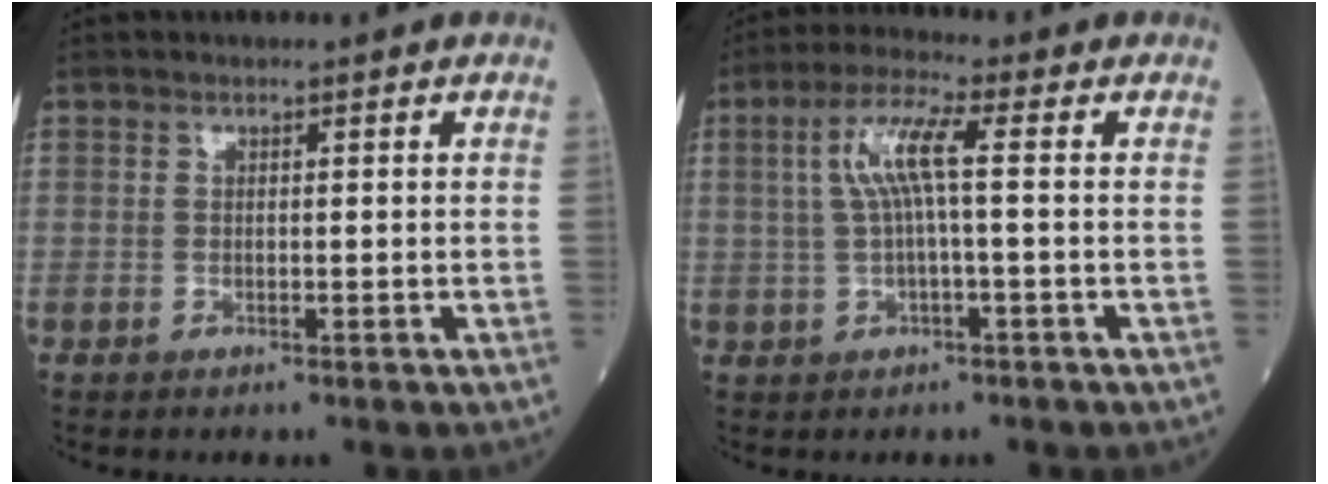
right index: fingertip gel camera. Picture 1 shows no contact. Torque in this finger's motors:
{"motor_torque": [1.10, 0.30, 0.57, 0.17]}